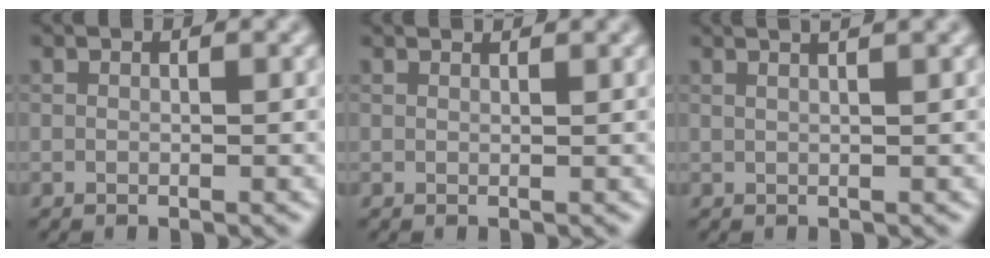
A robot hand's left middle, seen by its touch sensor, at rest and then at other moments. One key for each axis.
{"total": 1.4, "fx": 1.3, "fy": 0.2, "fz": 0.4, "tx": -0.010, "ty": -0.003, "tz": 0.010}
{"total": 5.1, "fx": 3.0, "fy": 2.3, "fz": 3.4, "tx": -0.015, "ty": 0.043, "tz": 0.007}